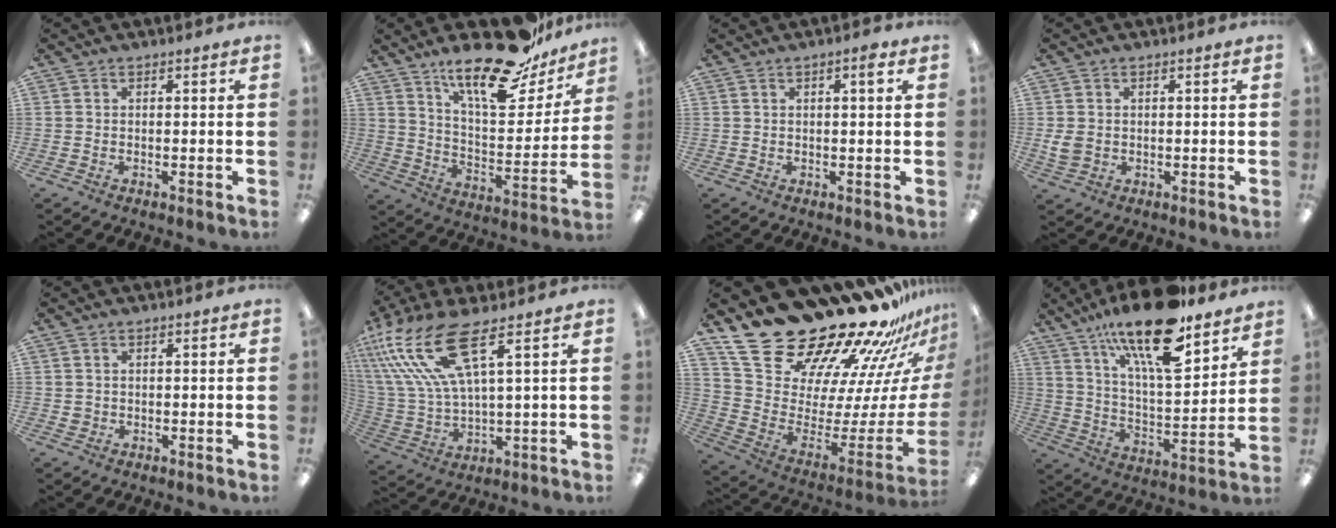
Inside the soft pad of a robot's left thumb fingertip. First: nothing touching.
{"total": 21.9, "force": [16.9, 6.9, 12.2], "torque": [-0.188, -0.113, 0.282]}
{"total": 2.9, "force": [1.3, 0.6, 2.5], "torque": [-0.035, -0.003, 0.017]}
{"total": 3.7, "force": [0.5, 2.9, 2.2], "torque": [-0.049, -0.002, 0.005]}
{"total": 1.2, "force": [0.4, 1.1, 0.4], "torque": [-0.010, 0.005, 0.006]}
{"total": 18.1, "force": [9.8, 5.5, 14.1], "torque": [-0.324, -0.043, 0.165]}
{"total": 28.8, "force": [24.0, 9.4, 12.7], "torque": [-0.189, -0.210, 0.444]}
{"total": 20.8, "force": [14.6, 6.5, 13.3], "torque": [-0.230, -0.084, 0.244]}